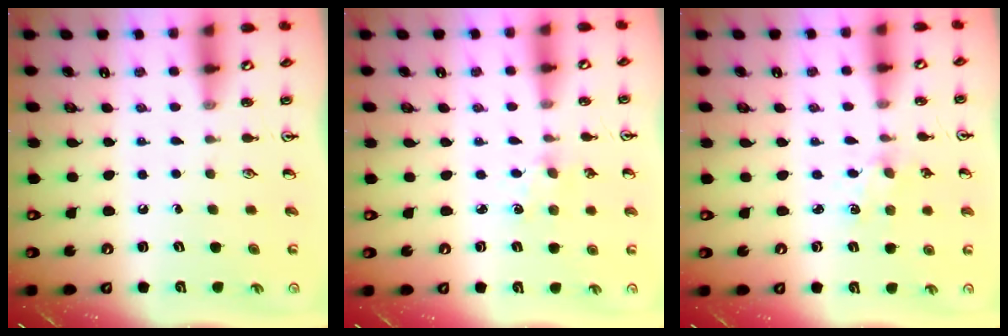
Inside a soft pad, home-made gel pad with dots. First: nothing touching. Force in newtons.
{"total": 1.4, "press": 1.4, "slide": 0.2}
{"total": 1.2, "press": 1.2, "slide": 0.2}